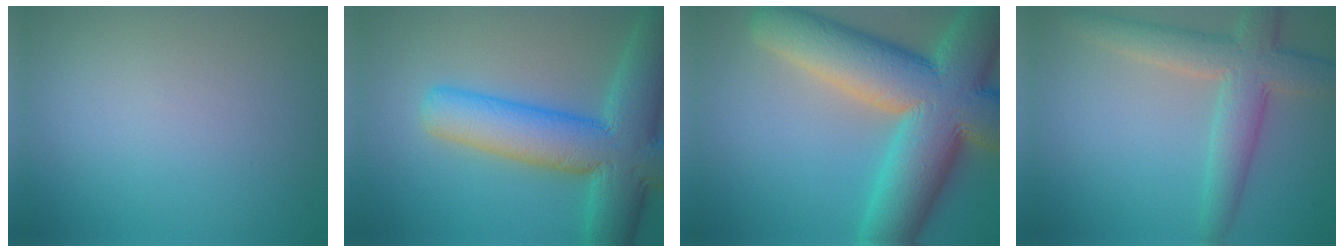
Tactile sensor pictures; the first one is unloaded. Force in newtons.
{"total": 10.1, "press": 10.1, "slide": 0.5}
{"total": 15.1, "press": 15.1, "slide": 0.9}
{"total": 5.6, "press": 5.5, "slide": 0.2}